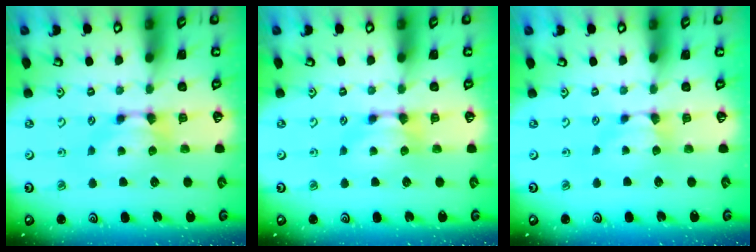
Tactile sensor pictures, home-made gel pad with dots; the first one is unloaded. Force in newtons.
{"total": 0.0}
{"total": 1.1, "press": 1.0, "slide": 0.2}